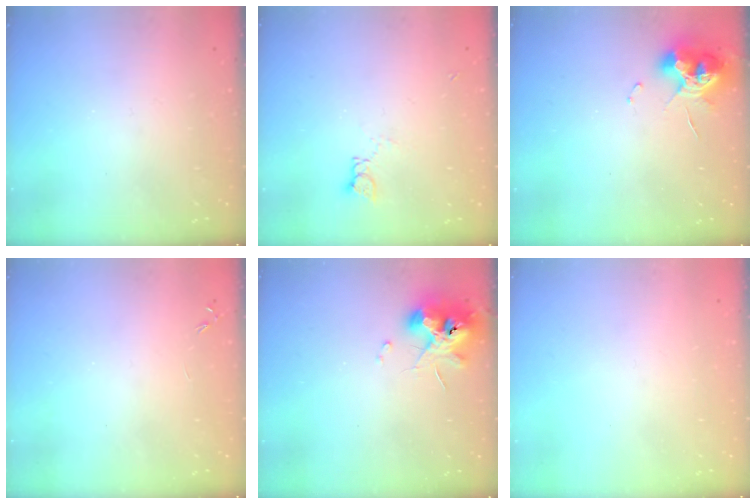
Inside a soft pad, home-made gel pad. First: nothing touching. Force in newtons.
{"total": 2.8, "press": 2.8, "slide": 0.4}
{"total": 9.2, "press": 9.2, "slide": 0.9}
{"total": 0.0}
{"total": 10.9, "press": 10.9, "slide": 1.1}
{"total": 0.0}